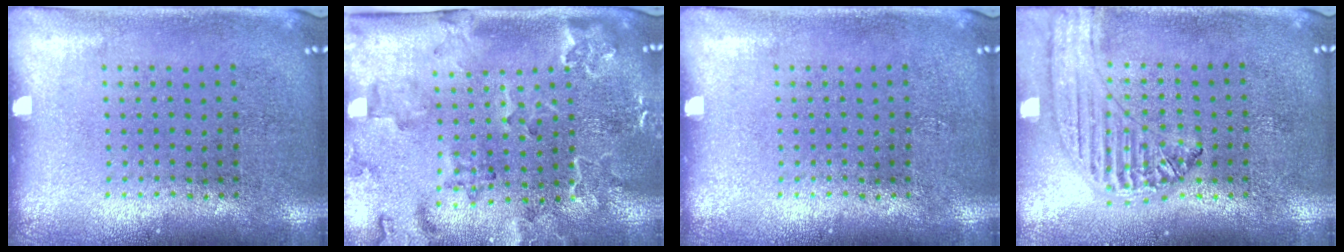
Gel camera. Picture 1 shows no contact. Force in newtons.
{"total": 2.3, "press": 2.3, "slide": 0.4}
{"total": 0.0}
{"total": 1.2, "press": 1.2, "slide": 0.1}